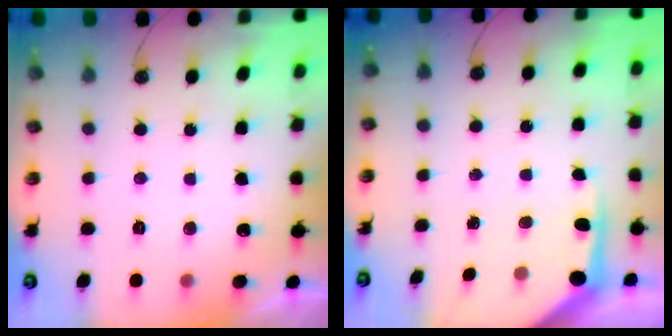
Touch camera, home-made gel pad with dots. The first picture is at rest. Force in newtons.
{"total": 6.1, "press": 6.1, "slide": 0.4}